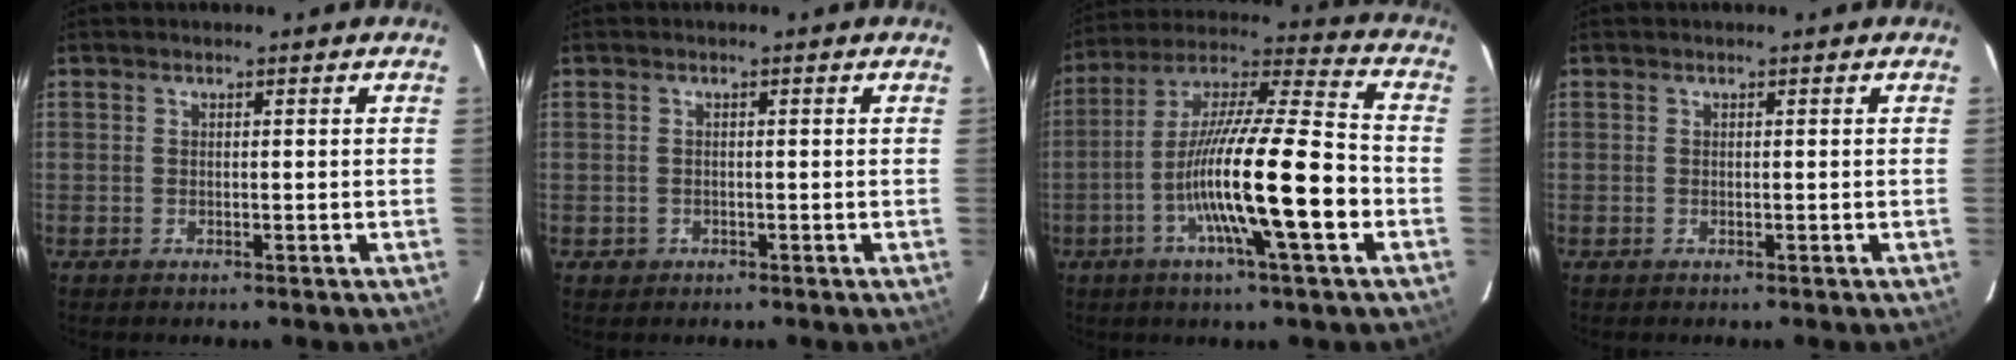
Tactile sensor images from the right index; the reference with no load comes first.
{"total": 1.3, "force": [-0.5, 1.2, -0.1], "torque": [0.002, 0.006, -0.005]}
{"total": 18.8, "force": [-5.3, 0.9, 18.0], "torque": [-0.323, -0.004, -0.096]}
{"total": 0.0}